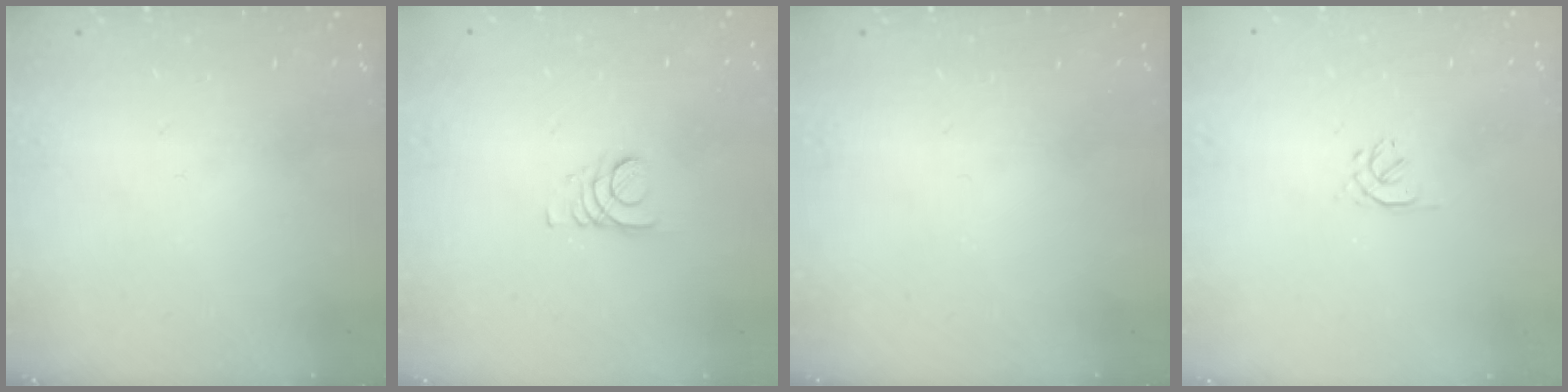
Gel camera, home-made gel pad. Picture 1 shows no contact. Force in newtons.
{"total": 2.7, "press": 2.7, "slide": 0.3}
{"total": 0.0}
{"total": 1.6, "press": 1.5, "slide": 0.6}